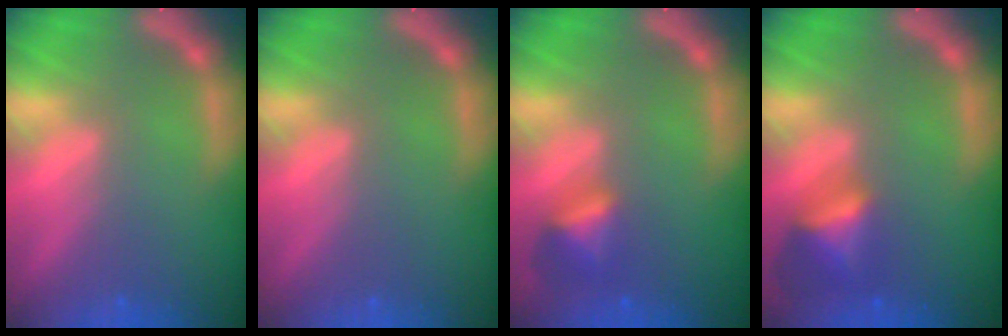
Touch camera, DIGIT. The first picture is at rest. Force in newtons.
{"total": 0.0}
{"total": 2.9}
{"total": 4.0}